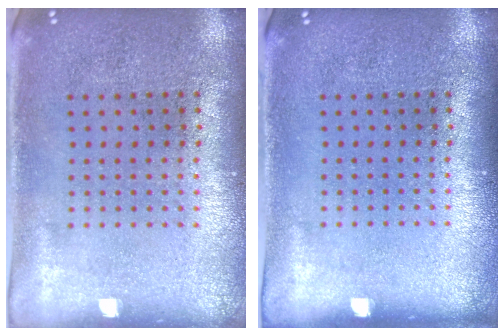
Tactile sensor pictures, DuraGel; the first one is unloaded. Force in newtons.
{"total": 0.0}